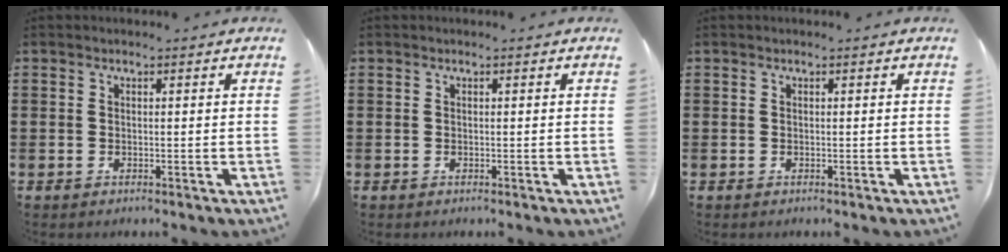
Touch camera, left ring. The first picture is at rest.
{"total": 0.0}
{"total": 0.0}